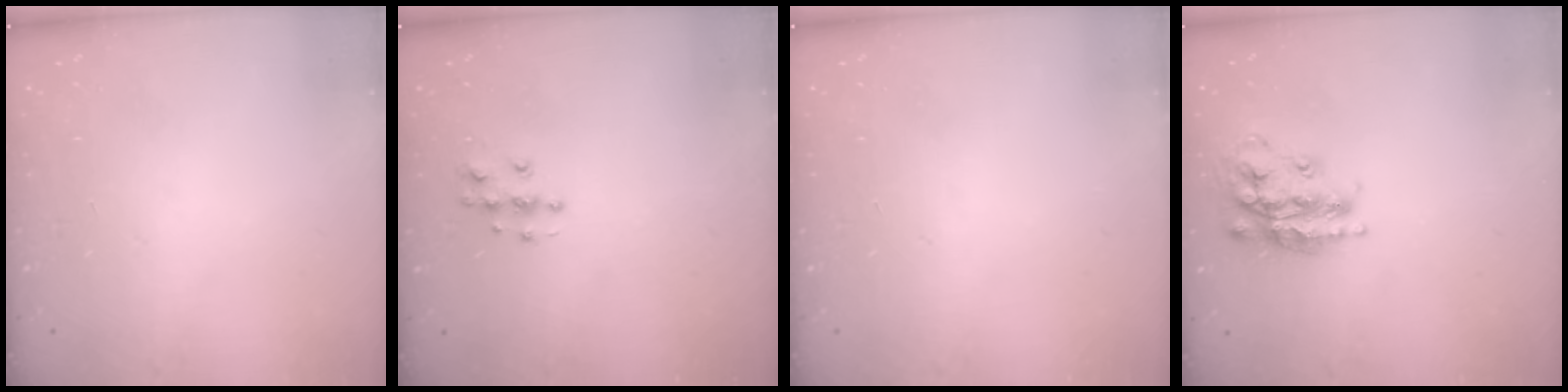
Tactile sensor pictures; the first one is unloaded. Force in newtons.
{"total": 5.9, "press": 5.9, "slide": 0.1}
{"total": 0.0}
{"total": 17.1, "press": 17.1, "slide": 1.0}